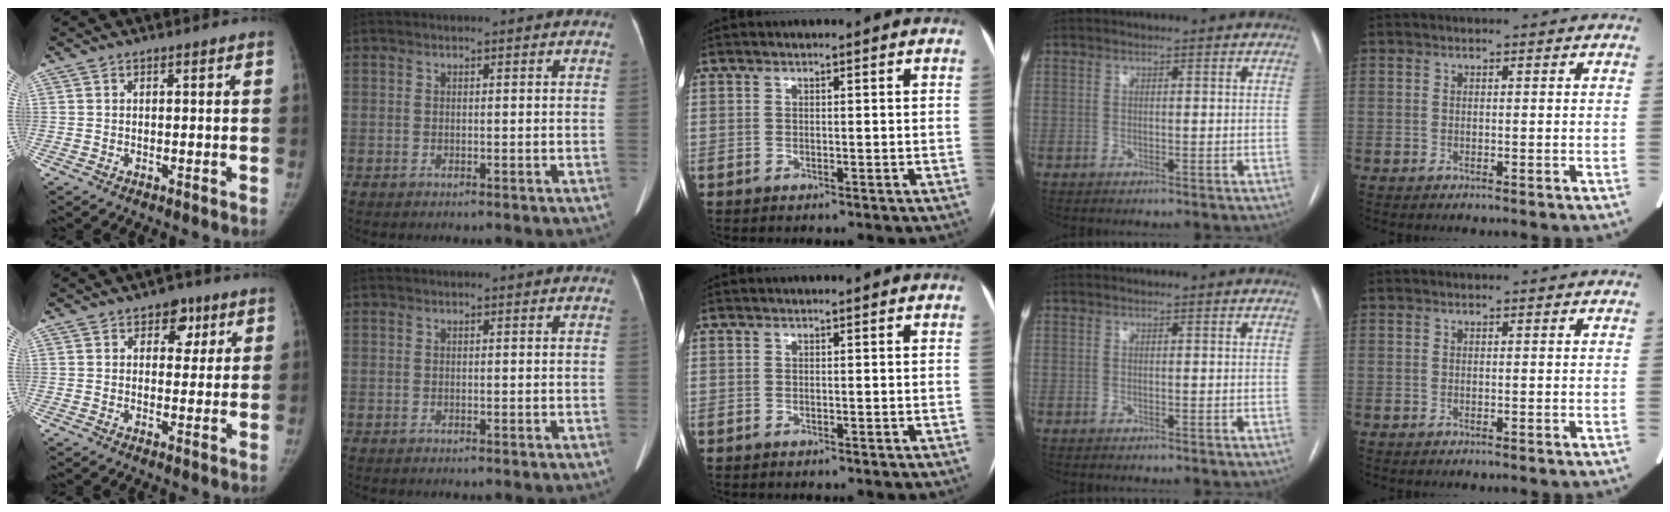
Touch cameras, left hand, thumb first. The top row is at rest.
{"thumb": {"total": 4.8, "force": [2.2, 3.5, 2.4], "torque": [0.006, -0.006, 0.026]}}